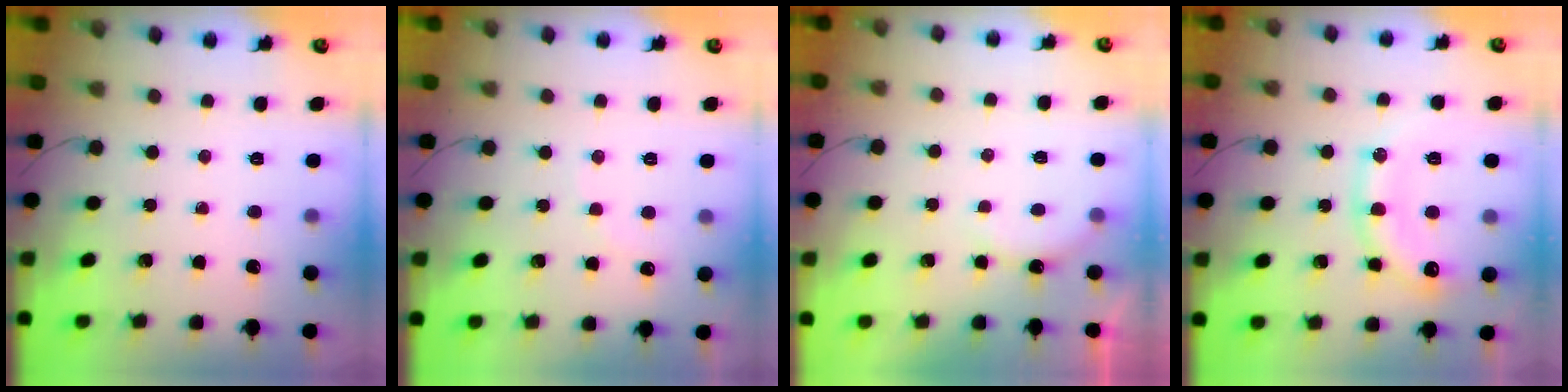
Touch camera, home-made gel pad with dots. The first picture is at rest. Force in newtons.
{"total": 4.9, "press": 4.9, "slide": 0.8}
{"total": 4.9, "press": 4.8, "slide": 1.0}
{"total": 14.3, "press": 14.3, "slide": 1.3}